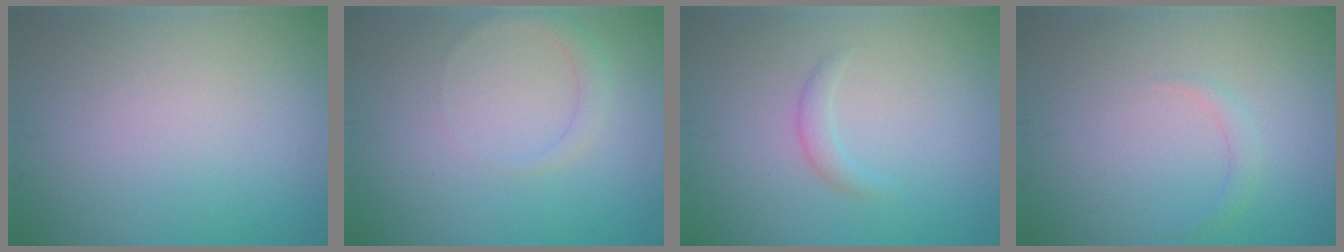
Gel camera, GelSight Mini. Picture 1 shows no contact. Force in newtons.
{"total": 1.5, "press": 1.5, "slide": 0.1}
{"total": 1.2, "press": 1.2, "slide": 0.1}
{"total": 1.1, "press": 1.1, "slide": 0.0}